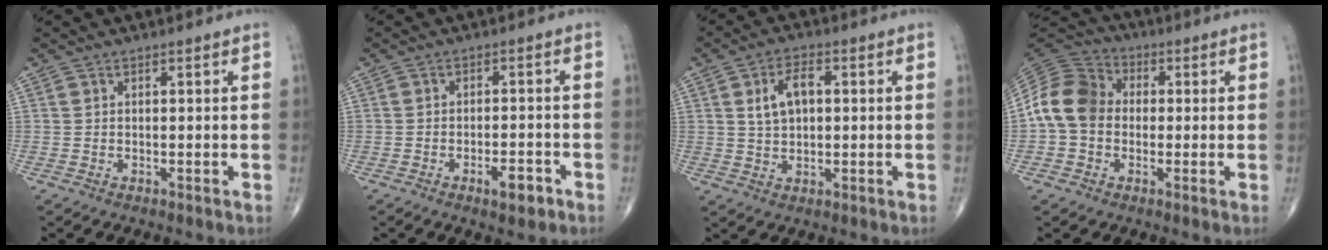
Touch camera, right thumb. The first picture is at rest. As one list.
[{"total": 4.4, "force": [-2.4, 1.6, 3.3], "torque": [-0.046, 0.011, -0.033]}, {"total": 6.6, "force": [1.4, 3.9, 5.1], "torque": [-0.086, 0.008, 0.024]}, {"total": 11.3, "force": [-0.4, 9.2, 6.5], "torque": [-0.116, 0.035, -0.021]}]